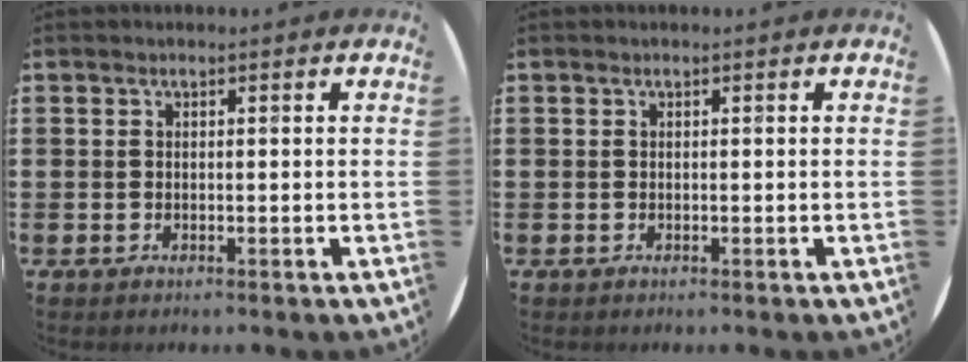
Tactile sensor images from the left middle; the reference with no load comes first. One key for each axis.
{"total": 0.0}